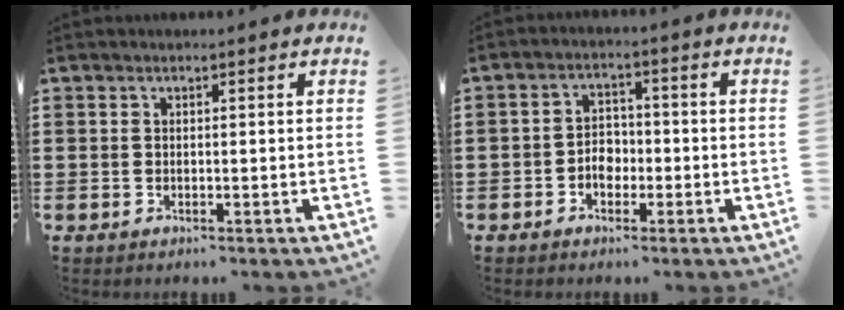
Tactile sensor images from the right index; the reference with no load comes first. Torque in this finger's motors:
{"motor_torque": [0.84, 1.30, 0.10, 0.02]}